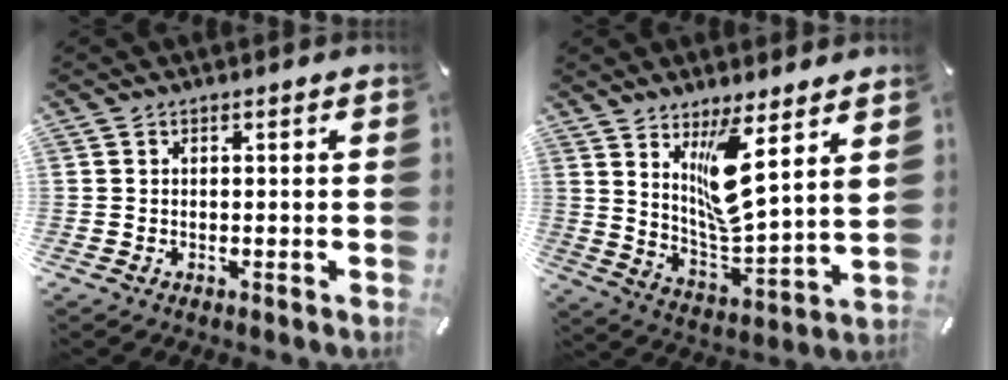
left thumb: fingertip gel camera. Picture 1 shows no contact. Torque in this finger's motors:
{"motor_torque": [1.64, 1.65, 1.40, -1.37, 0.22]}